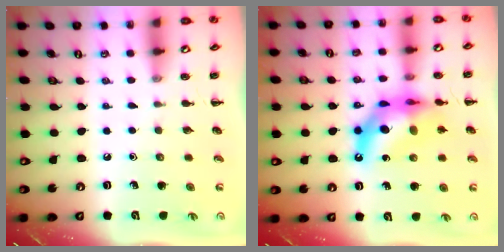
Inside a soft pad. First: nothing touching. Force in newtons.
{"total": 15.1, "press": 14.6, "slide": 3.8}